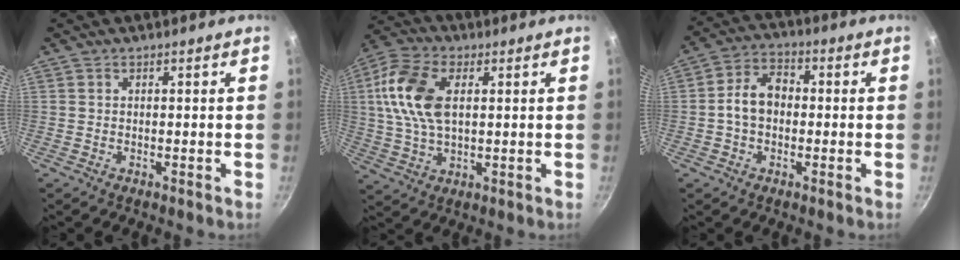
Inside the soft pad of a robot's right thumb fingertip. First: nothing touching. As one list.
[{"total": 13.5, "force": [2.7, 7.7, 10.7], "torque": [-0.203, 0.008, 0.043]}, {"total": 7.5, "force": [-0.5, 5.5, 5.1], "torque": [-0.069, 0.027, -0.020]}]